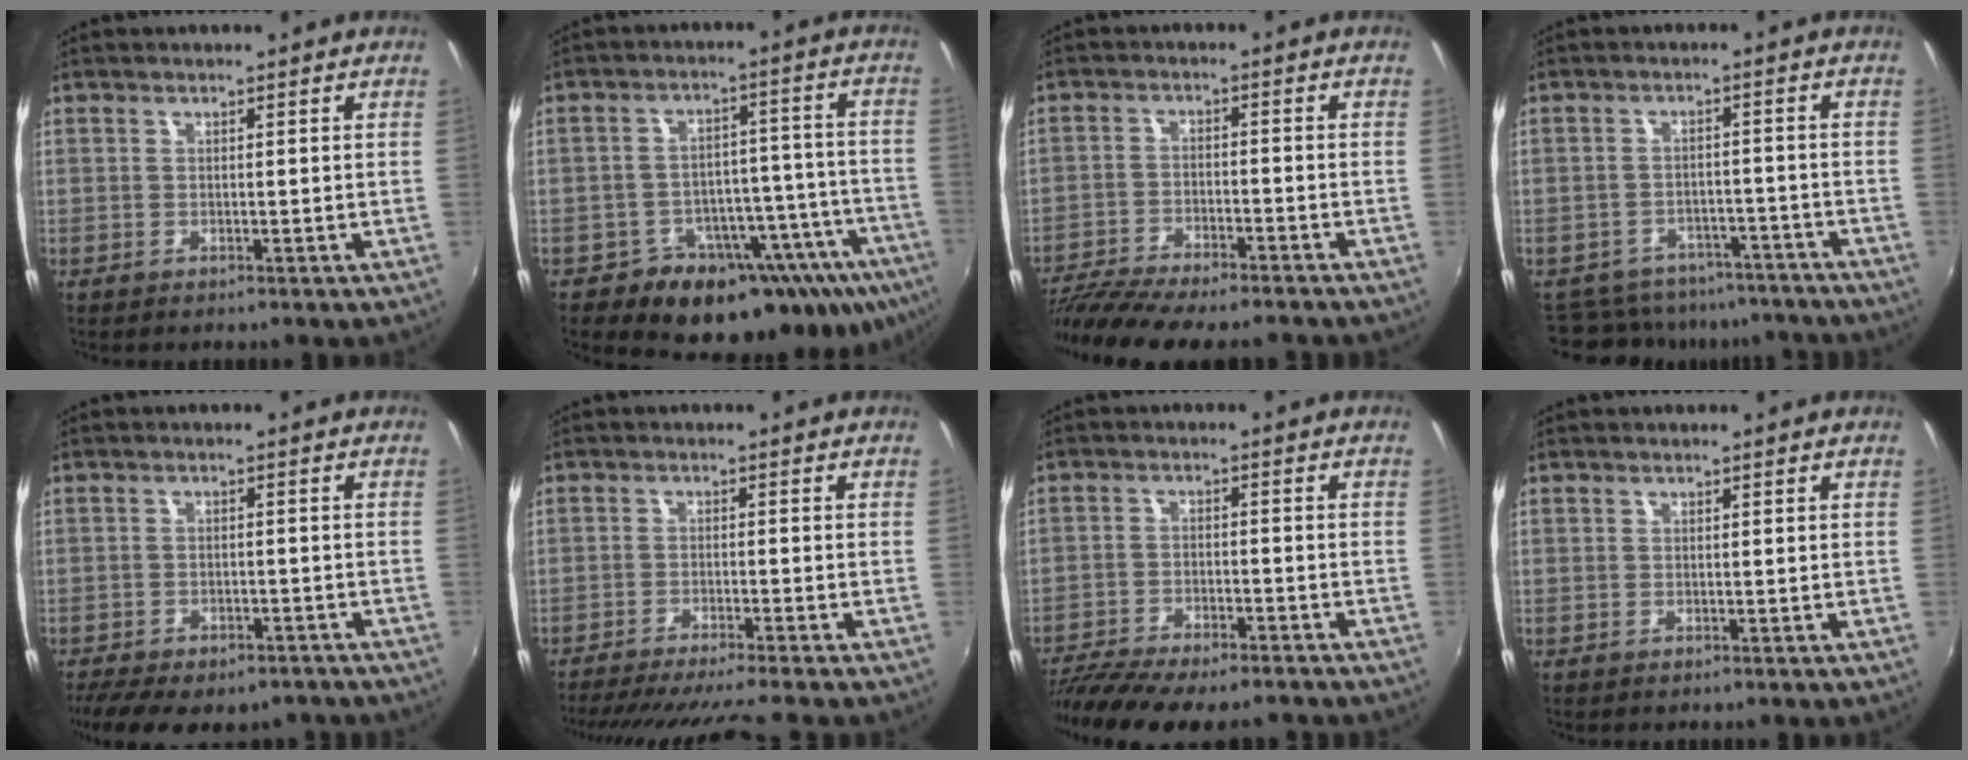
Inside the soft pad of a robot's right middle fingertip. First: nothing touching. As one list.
[{"total": 19.9, "force": [-12.8, 11.9, 9.5], "torque": [-0.134, 0.015, -0.159]}, {"total": 15.3, "force": [-13.3, 2.5, 7.0], "torque": [-0.149, -0.029, -0.218]}, {"total": 13.6, "force": [-11.7, 6.1, 3.4], "torque": [-0.079, 0.011, -0.152]}, {"total": 14.7, "force": [-11.7, 5.4, 7.1], "torque": [-0.156, -0.036, -0.165]}, {"total": 12.6, "force": [-11.2, -0.6, 5.8], "torque": [-0.122, -0.025, -0.173]}, {"total": 16.1, "force": [-13.8, 3.4, 7.5], "torque": [-0.157, -0.037, -0.218]}, {"total": 0.0}]